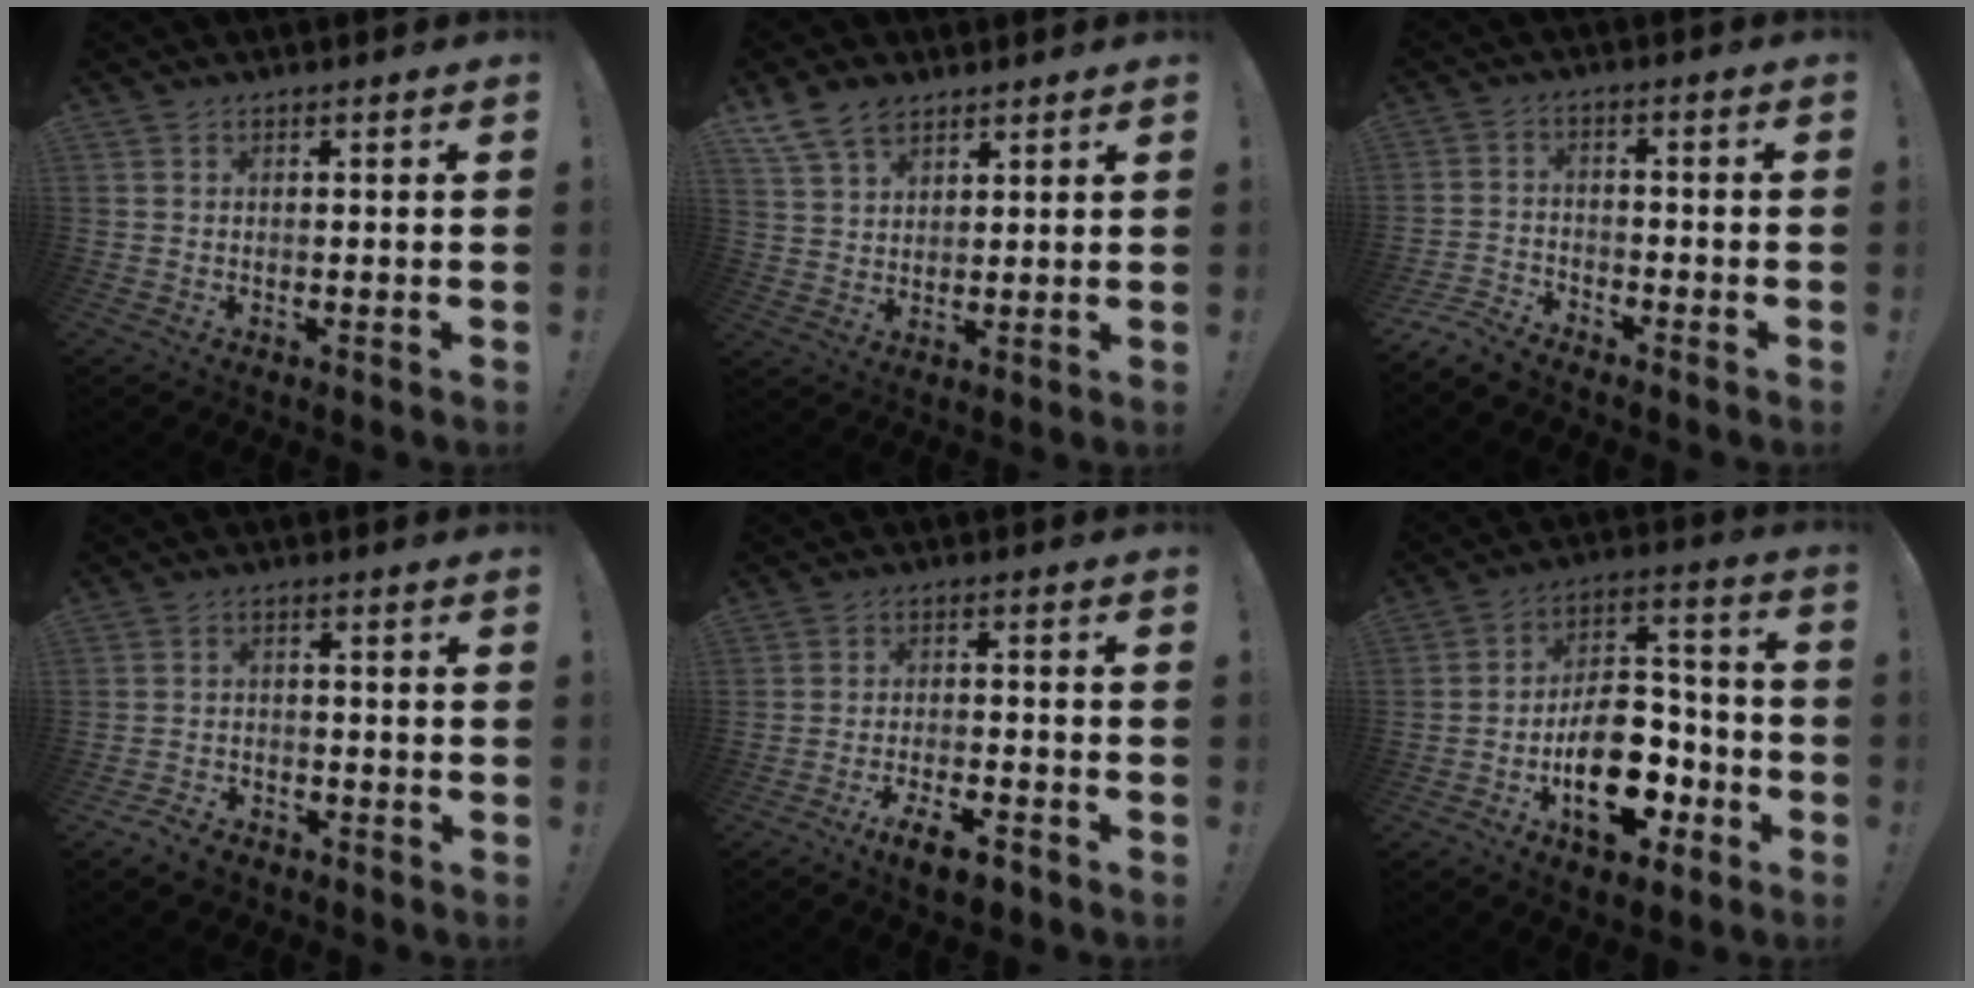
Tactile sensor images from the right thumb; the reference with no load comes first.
{"total": 8.7, "force": [6.3, 5.1, 3.3], "torque": [-0.064, -0.031, 0.126]}
{"total": 6.0, "force": [-5.6, 1.6, 1.5], "torque": [-0.043, 0.009, -0.110]}
{"total": 4.7, "force": [-3.7, 2.5, 1.6], "torque": [-0.028, 0.011, -0.066]}
{"total": 8.8, "force": [-6.2, 2.8, 5.6], "torque": [-0.083, 0.036, -0.104]}
{"total": 19.3, "force": [-7.9, 11.9, 13.0], "torque": [-0.183, 0.064, -0.116]}